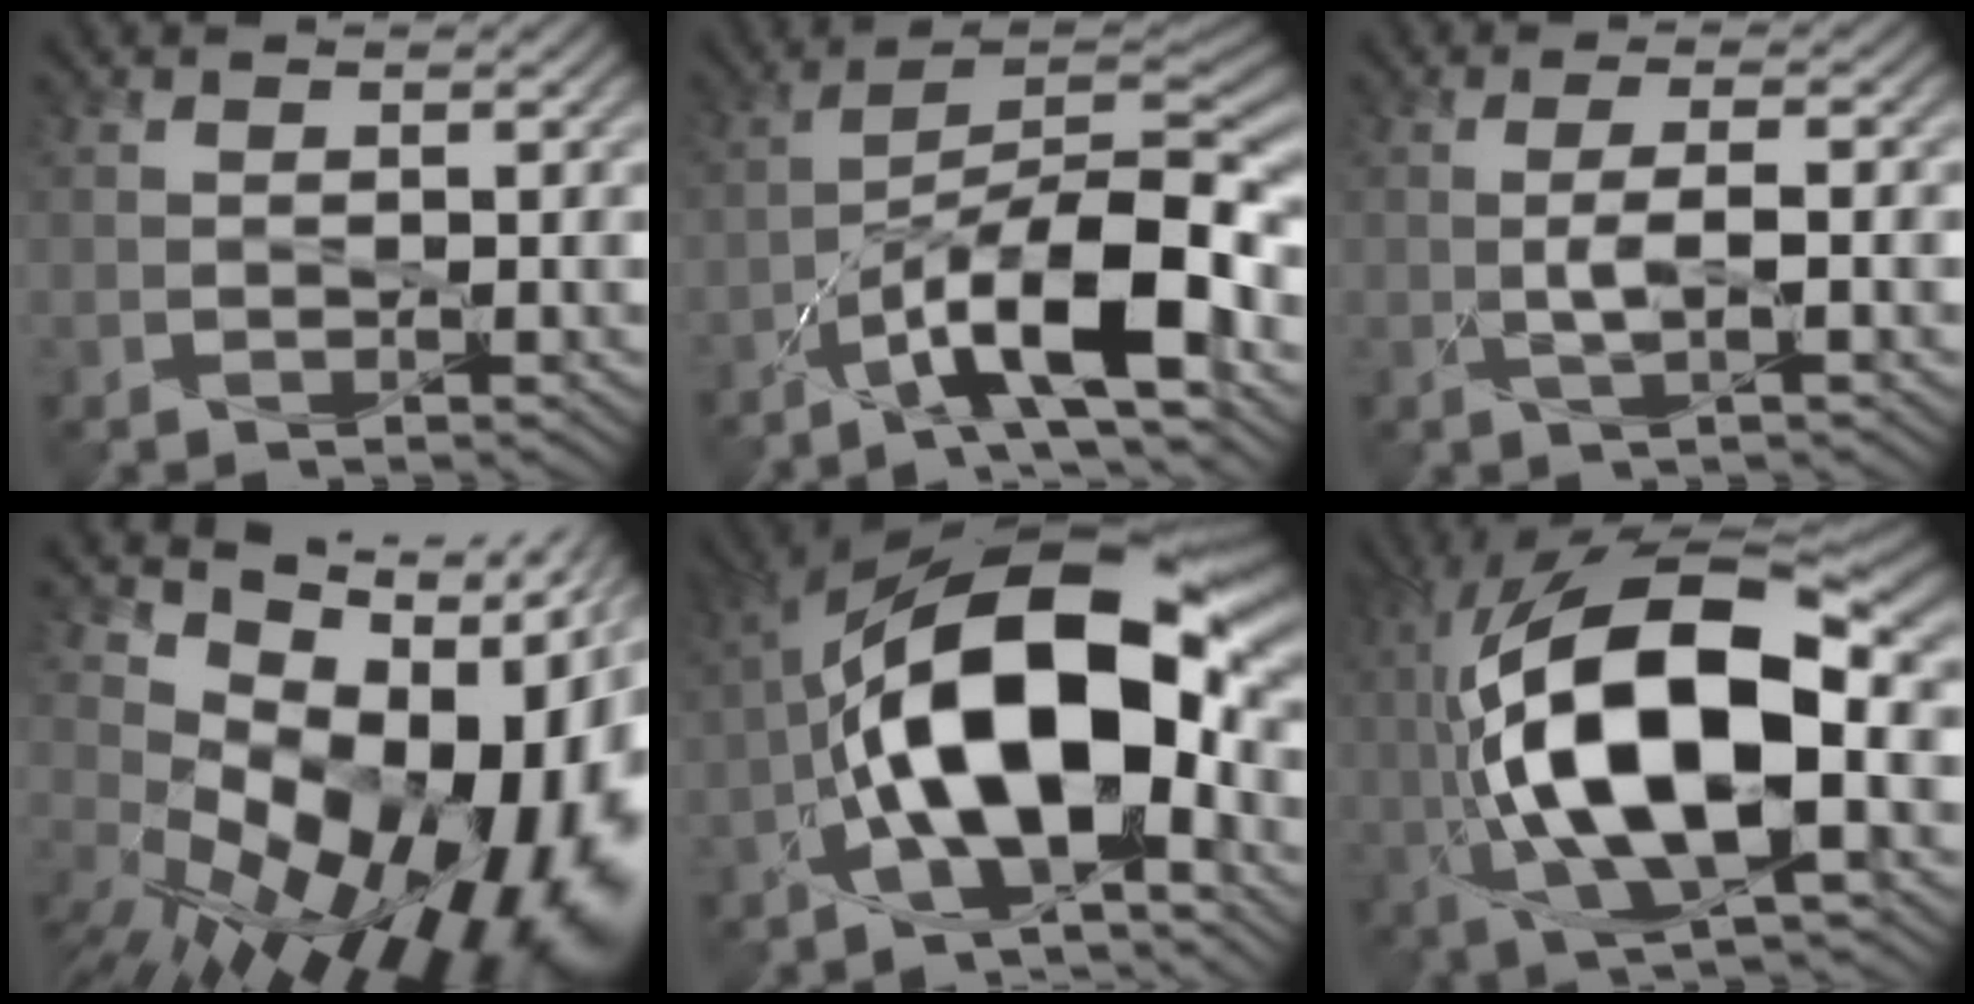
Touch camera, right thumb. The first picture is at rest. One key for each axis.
{"total": 12.7, "fx": -7.2, "fy": 2.6, "fz": 10.1, "tx": -0.166, "ty": 0.010, "tz": -0.135}
{"total": 2.2, "fx": -0.4, "fy": -0.4, "fz": 2.2, "tx": -0.043, "ty": 0.006, "tz": -0.003}
{"total": 17.0, "fx": -1.0, "fy": 11.3, "fz": 12.7, "tx": -0.186, "ty": -0.038, "tz": 0.018}
{"total": 16.4, "fx": -2.9, "fy": 7.0, "fz": 14.6, "tx": -0.252, "ty": 0.019, "tz": -0.059}
{"total": 17.2, "fx": -1.0, "fy": 6.4, "fz": 16.0, "tx": -0.308, "ty": 0.042, "tz": -0.029}